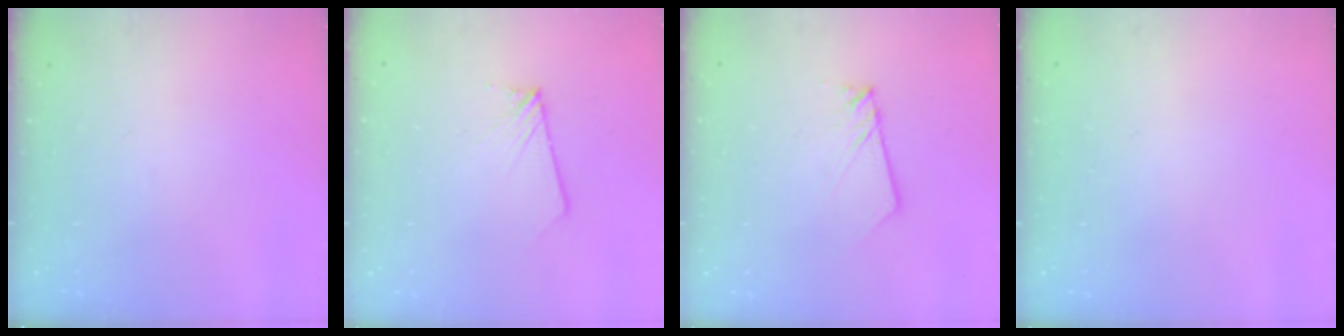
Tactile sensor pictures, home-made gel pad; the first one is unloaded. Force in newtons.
{"total": 1.6, "press": 1.6, "slide": 0.1}
{"total": 2.7, "press": 2.7, "slide": 0.2}
{"total": 0.0}